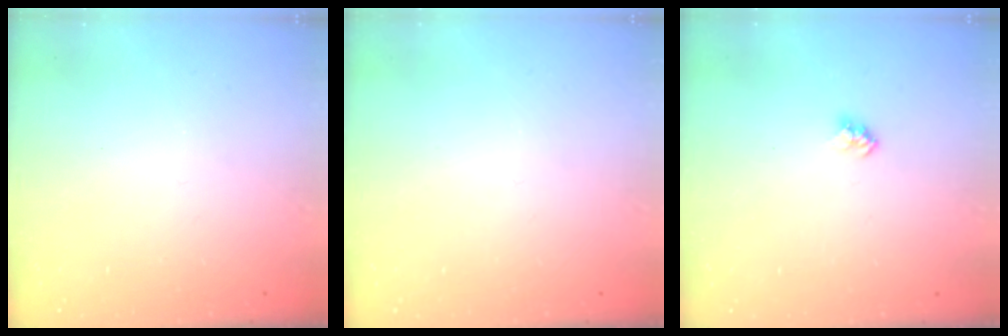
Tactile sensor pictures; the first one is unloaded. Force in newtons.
{"total": 0.0}
{"total": 2.4, "press": 2.4, "slide": 0.2}